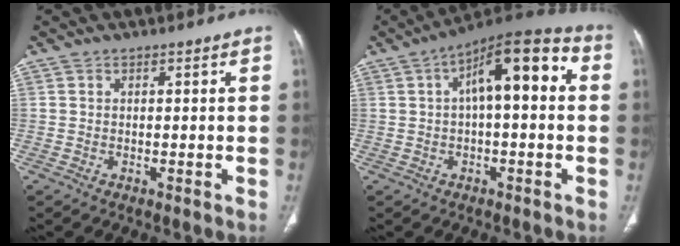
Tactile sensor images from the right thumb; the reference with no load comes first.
{"total": 14.4, "force": [2.5, 5.7, 13.1], "torque": [-0.183, 0.043, 0.029]}